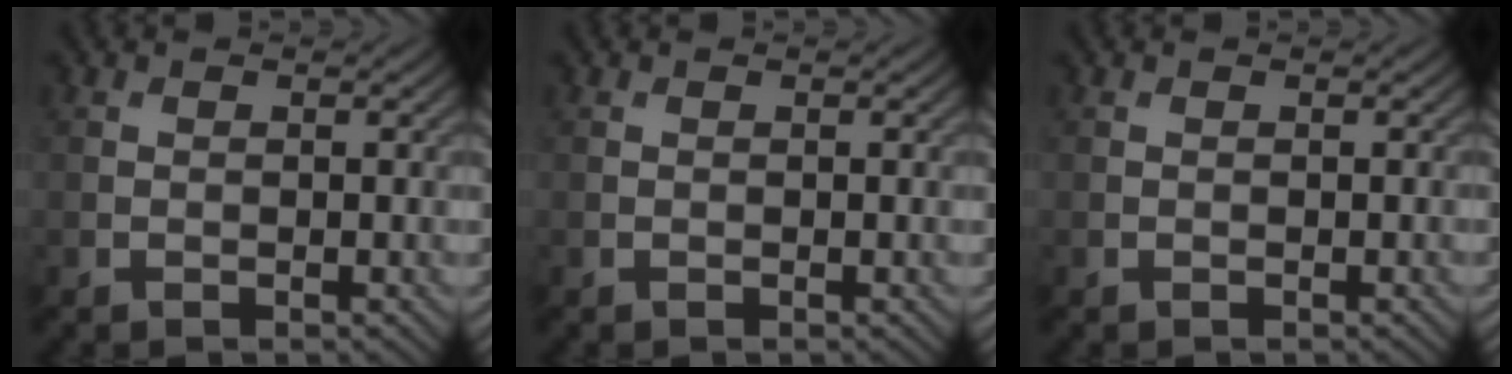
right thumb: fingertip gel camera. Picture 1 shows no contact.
{"total": 0.0}
{"total": 0.0}